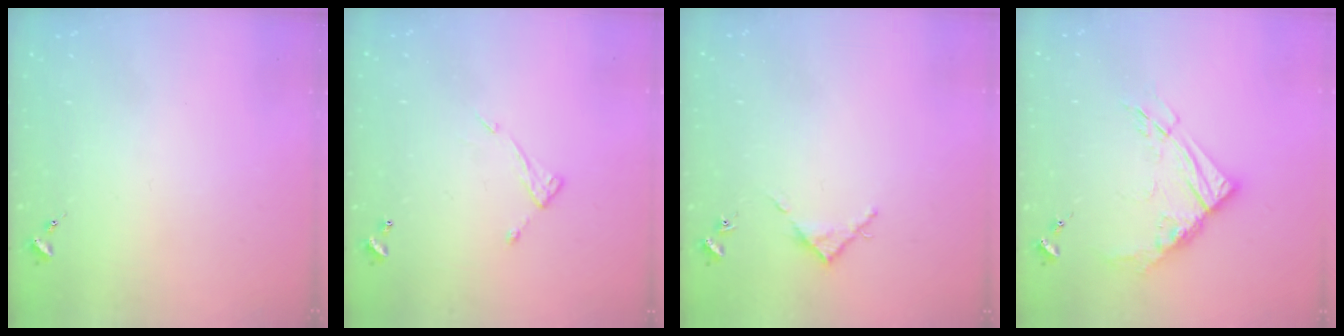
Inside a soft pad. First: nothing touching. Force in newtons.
{"total": 7.0, "press": 7.0, "slide": 0.4}
{"total": 3.6, "press": 3.6, "slide": 0.3}
{"total": 12.7, "press": 12.6, "slide": 1.3}